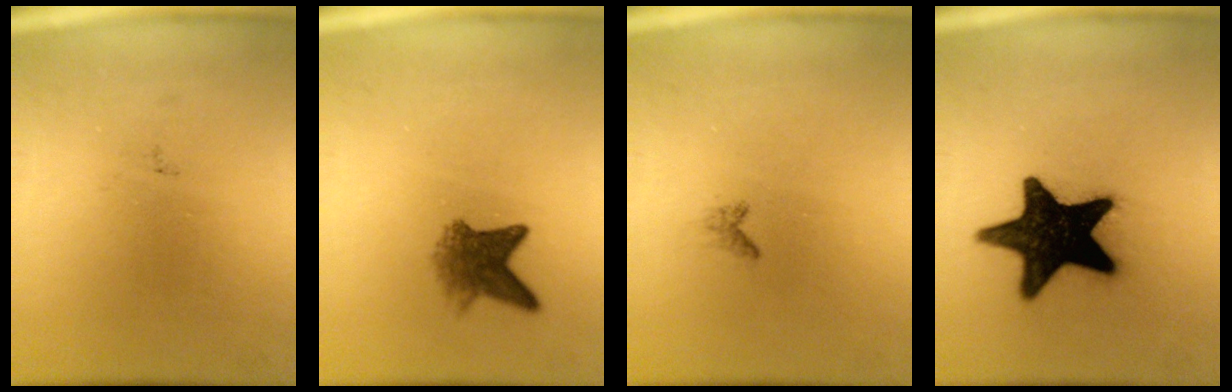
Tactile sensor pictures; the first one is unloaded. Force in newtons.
{"total": 4.3}
{"total": 0.6}
{"total": 18.0}